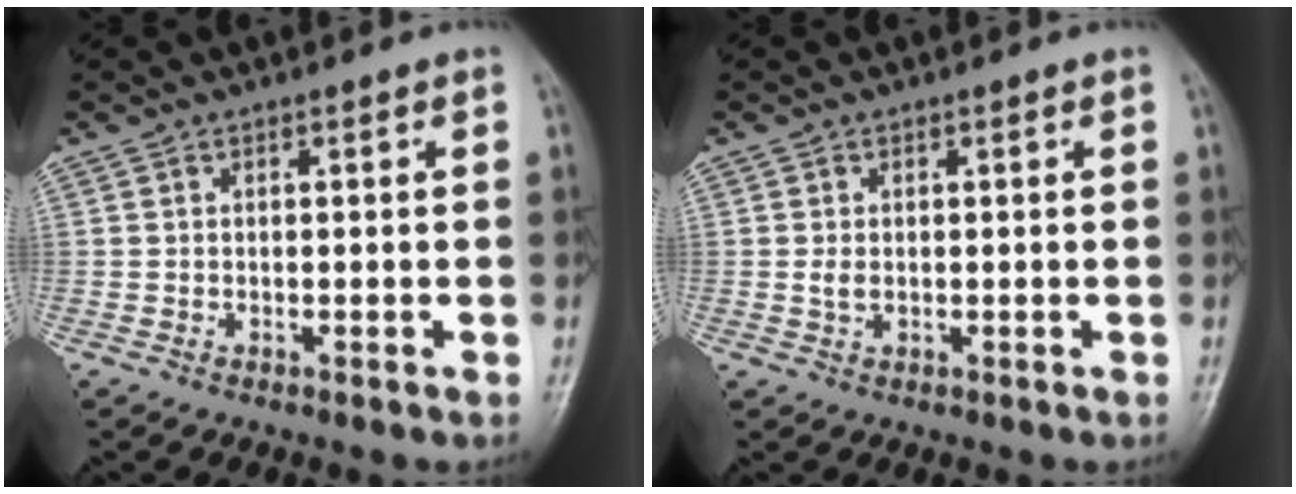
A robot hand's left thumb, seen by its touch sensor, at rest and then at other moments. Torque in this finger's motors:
{"motor_torque": [-0.26, 0.09, 0.36, 0.03, -0.01]}